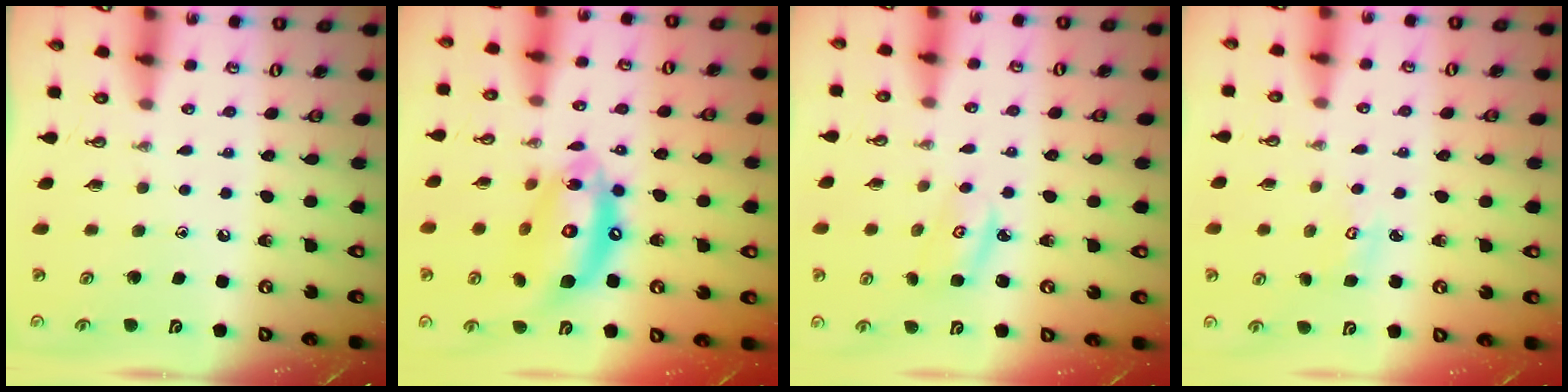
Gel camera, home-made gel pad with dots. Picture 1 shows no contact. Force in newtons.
{"total": 16.7, "press": 16.6, "slide": 1.6}
{"total": 2.9, "press": 2.9, "slide": 0.4}
{"total": 3.5, "press": 3.4, "slide": 0.3}